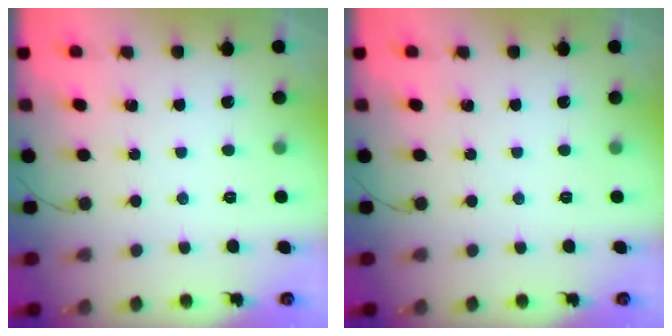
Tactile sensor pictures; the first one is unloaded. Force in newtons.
{"total": 0.0}